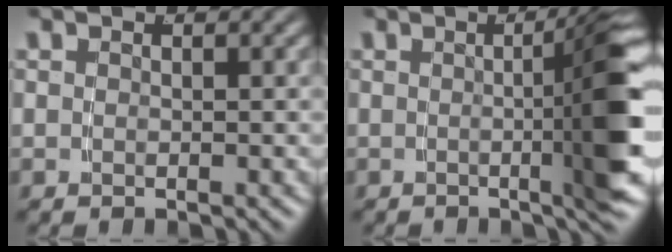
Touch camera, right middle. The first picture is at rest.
{"total": 8.2, "force": [-0.2, 1.2, 8.1], "torque": [-0.088, 0.016, -0.012]}